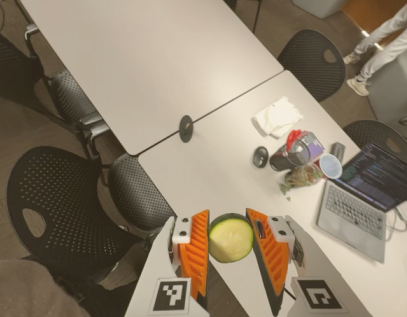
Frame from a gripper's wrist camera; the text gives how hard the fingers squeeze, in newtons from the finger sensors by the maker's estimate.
{"total": 11.8, "left": 12.0, "right": 11.6}